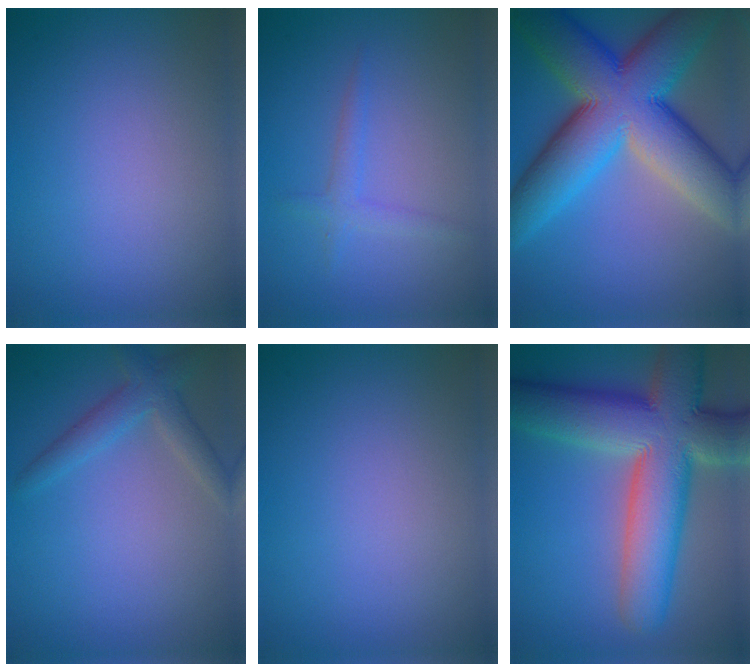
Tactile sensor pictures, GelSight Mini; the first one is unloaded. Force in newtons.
{"total": 1.5, "press": 1.5, "slide": 0.1}
{"total": 15.5, "press": 15.4, "slide": 0.5}
{"total": 2.7, "press": 2.7, "slide": 0.3}
{"total": 0.0}
{"total": 13.5, "press": 13.4, "slide": 1.0}